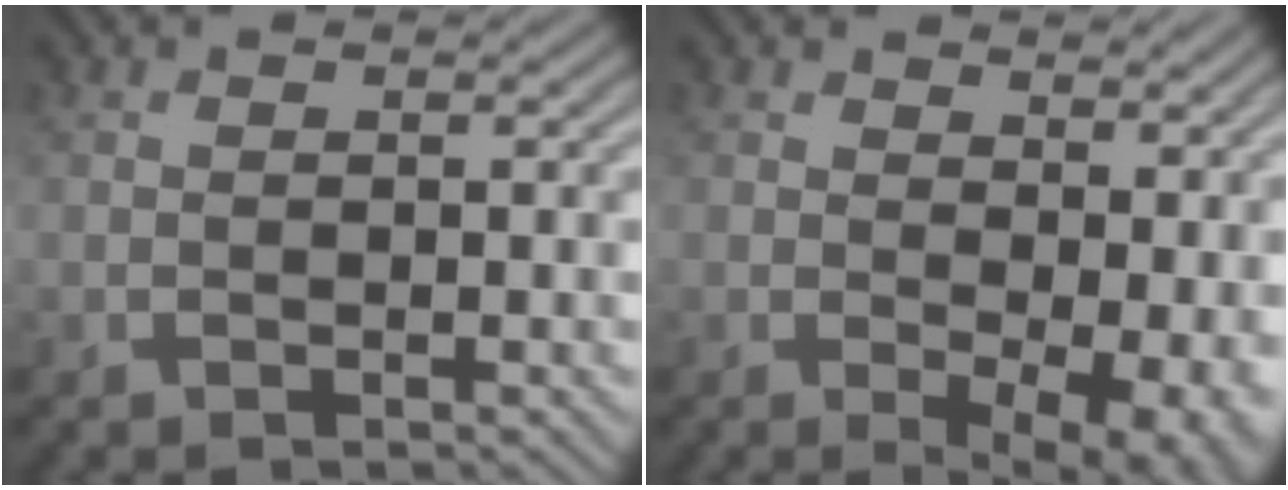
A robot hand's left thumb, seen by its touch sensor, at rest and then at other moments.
{"total": 8.2, "force": [1.6, 4.2, 6.8], "torque": [-0.090, -0.015, 0.036]}